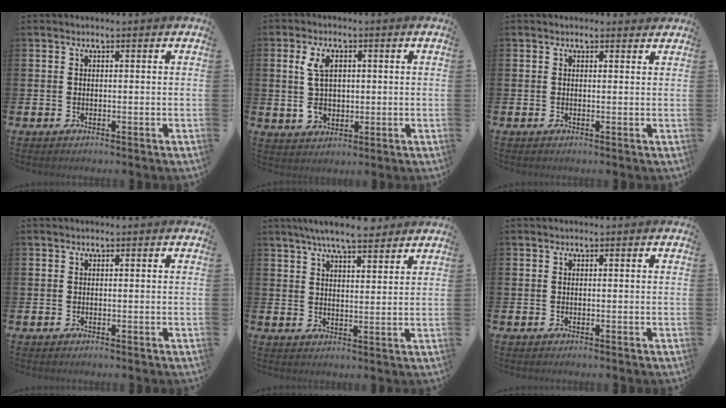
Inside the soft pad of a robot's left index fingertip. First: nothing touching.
{"total": 5.9, "force": [1.4, 3.7, 4.4], "torque": [-0.081, 0.009, 0.022]}
{"total": 0.6, "force": [0.6, 0.3, 0.1], "torque": [0.007, 0.000, 0.009]}
{"total": 0.0}
{"total": 6.4, "force": [5.9, 0.9, 2.4], "torque": [-0.050, -0.021, 0.105]}
{"total": 0.0}